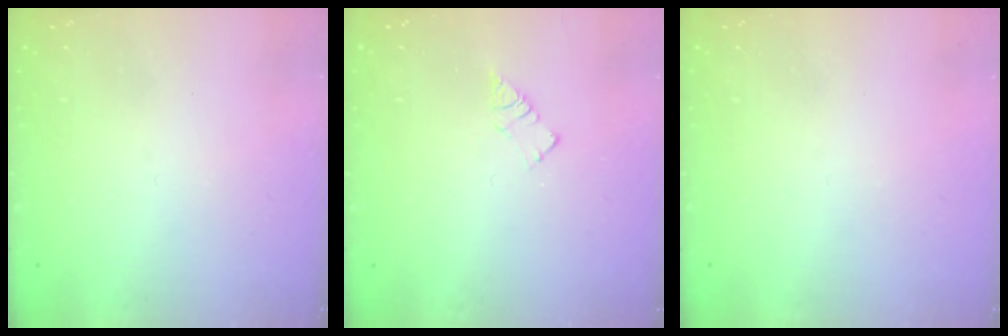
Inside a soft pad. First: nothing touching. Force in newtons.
{"total": 3.4, "press": 3.4, "slide": 0.2}
{"total": 0.0}